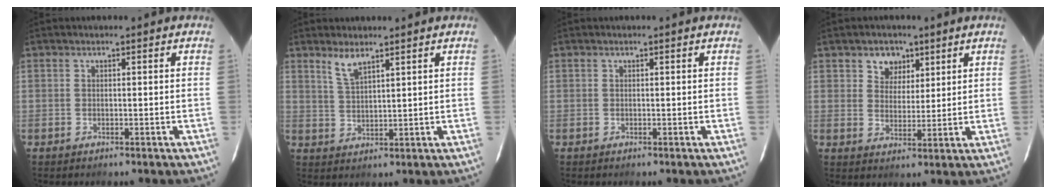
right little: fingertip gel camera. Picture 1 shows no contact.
{"total": 3.8, "force": [3.0, 0.7, 2.2], "torque": [-0.047, 0.001, 0.063]}
{"total": 0.0}
{"total": 5.1, "force": [2.9, 4.0, 1.3], "torque": [-0.016, 0.009, 0.051]}